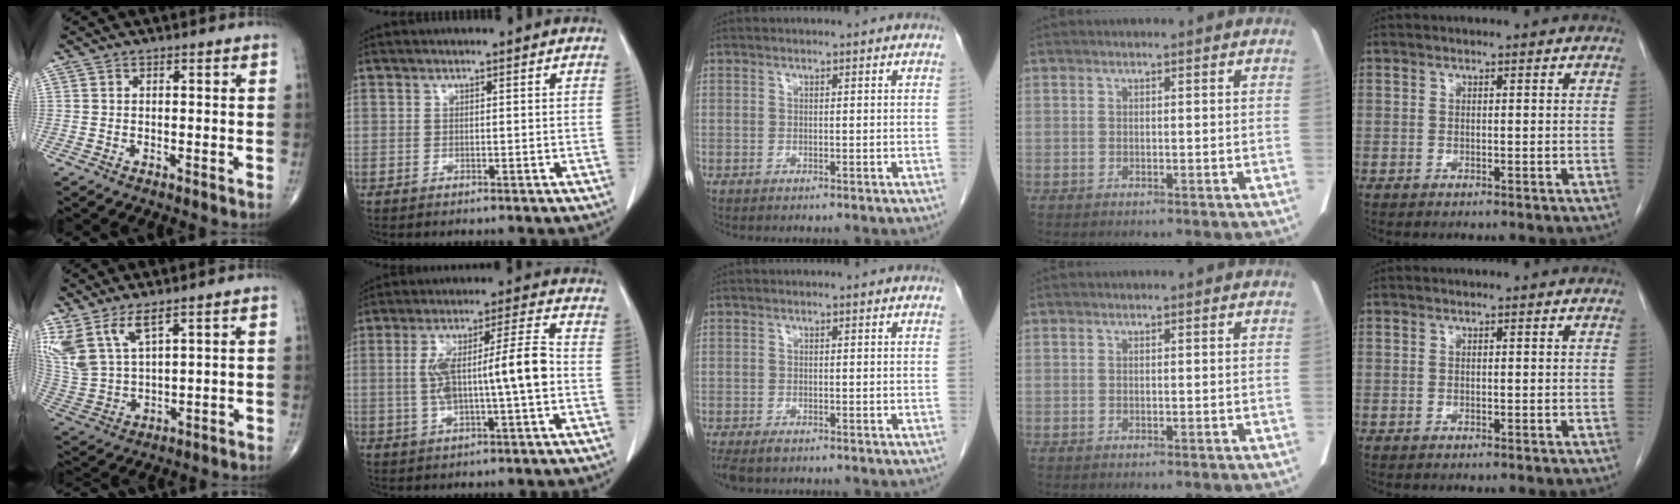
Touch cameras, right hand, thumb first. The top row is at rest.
{"thumb": {"total": 11.3, "force": [6.9, 4.4, 7.7], "torque": [-0.173, -0.025, 0.159]}, "index": {"total": 11.1, "force": [-0.8, 1.1, 11.0], "torque": [-0.196, 0.023, -0.012]}, "middle": {"total": 3.0, "force": [-2.3, 1.2, 1.6], "torque": [-0.035, -0.010, -0.037]}}